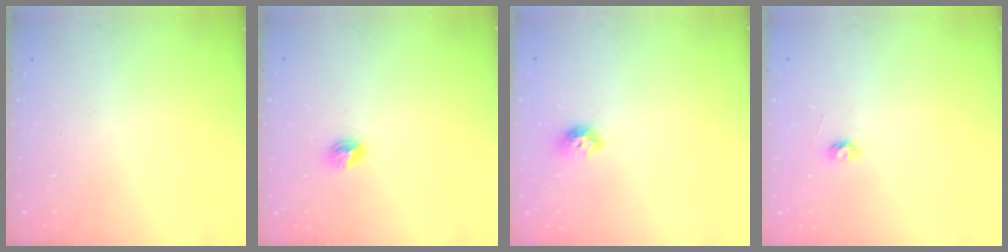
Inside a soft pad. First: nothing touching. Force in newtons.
{"total": 4.9, "press": 4.9, "slide": 0.4}
{"total": 7.1, "press": 7.1, "slide": 0.2}
{"total": 3.1, "press": 3.1, "slide": 0.3}